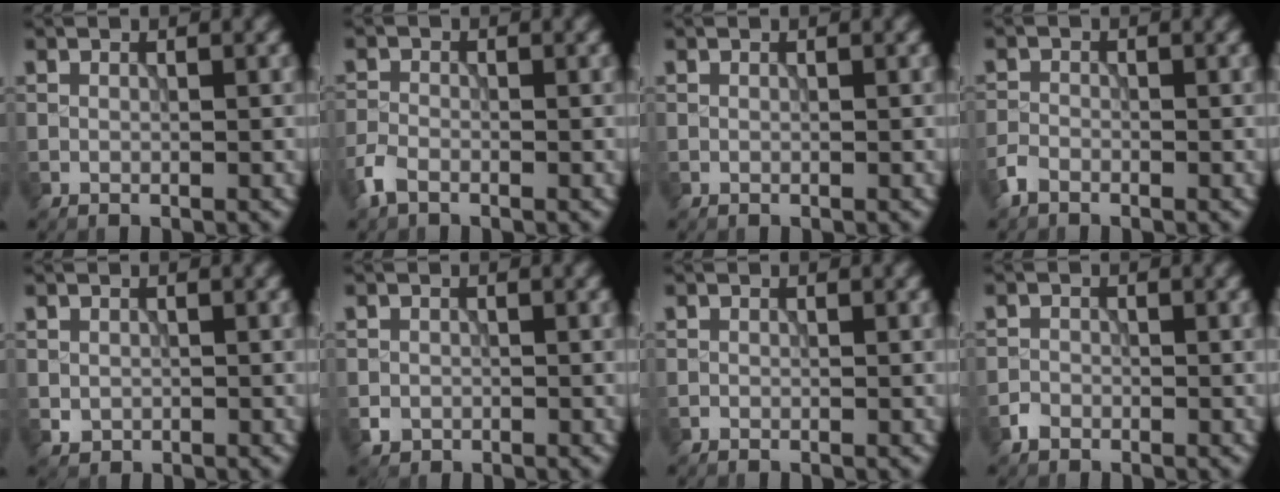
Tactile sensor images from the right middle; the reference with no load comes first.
{"total": 2.0, "force": [-1.4, 0.9, 1.0], "torque": [-0.026, -0.001, -0.038]}
{"total": 0.0}
{"total": 1.4, "force": [-1.2, 0.7, 0.5], "torque": [-0.008, 0.002, -0.029]}
{"total": 0.9, "force": [-0.1, 0.9, 0.3], "torque": [-0.003, -0.004, 0.000]}
{"total": 1.1, "force": [-0.5, 1.0, 0.2], "torque": [0.004, -0.003, -0.010]}
{"total": 0.0}
{"total": 1.1, "force": [-0.8, 0.7, 0.2], "torque": [0.002, 0.002, -0.017]}